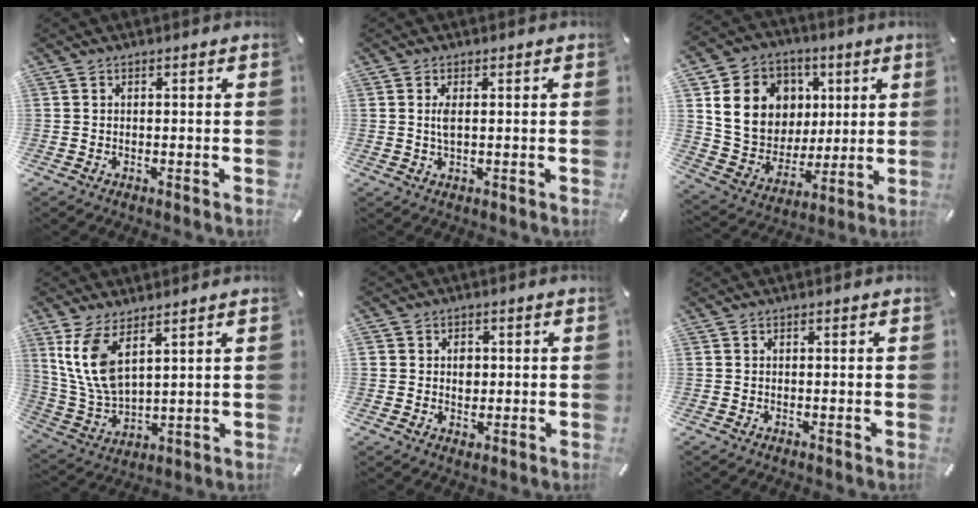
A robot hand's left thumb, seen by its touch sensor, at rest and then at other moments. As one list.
[{"total": 2.5, "force": [0.4, 0.7, 2.4], "torque": [-0.057, -0.003, 0.004]}, {"total": 16.2, "force": [4.8, 14.2, 6.2], "torque": [-0.106, -0.006, 0.106]}, {"total": 10.9, "force": [6.1, 4.8, 7.7], "torque": [-0.191, -0.034, 0.110]}, {"total": 3.7, "force": [0.3, 3.3, 1.6], "torque": [-0.010, -0.005, -0.001]}, {"total": 0.0}]